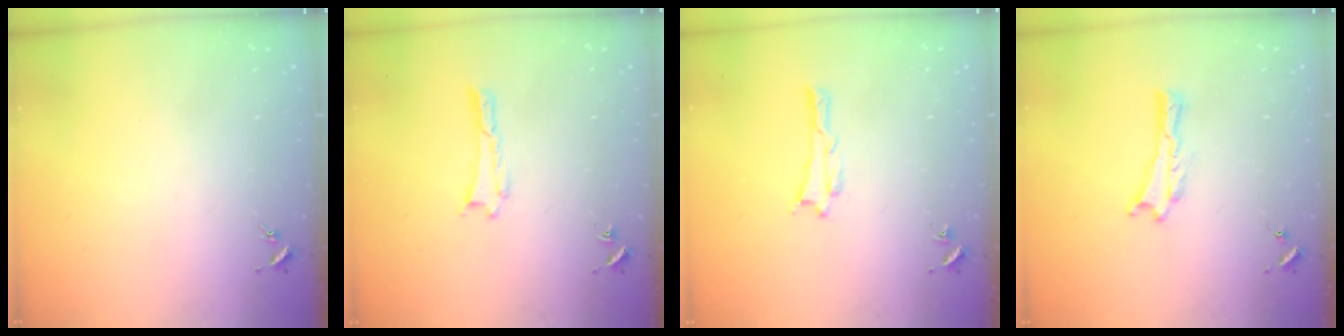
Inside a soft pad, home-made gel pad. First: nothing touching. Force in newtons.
{"total": 0.0}
{"total": 0.6, "press": 0.6, "slide": 0.1}
{"total": 0.0}